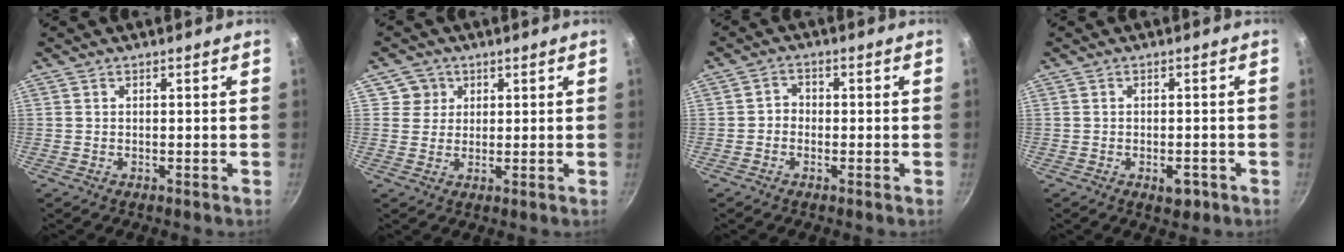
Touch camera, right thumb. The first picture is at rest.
{"total": 3.9, "force": [1.5, 3.6, 0.1], "torque": [0.034, 0.006, 0.020]}
{"total": 2.4, "force": [-0.7, 2.1, 1.0], "torque": [-0.002, 0.012, -0.018]}
{"total": 3.2, "force": [-1.5, 1.7, 2.3], "torque": [-0.023, 0.010, -0.015]}